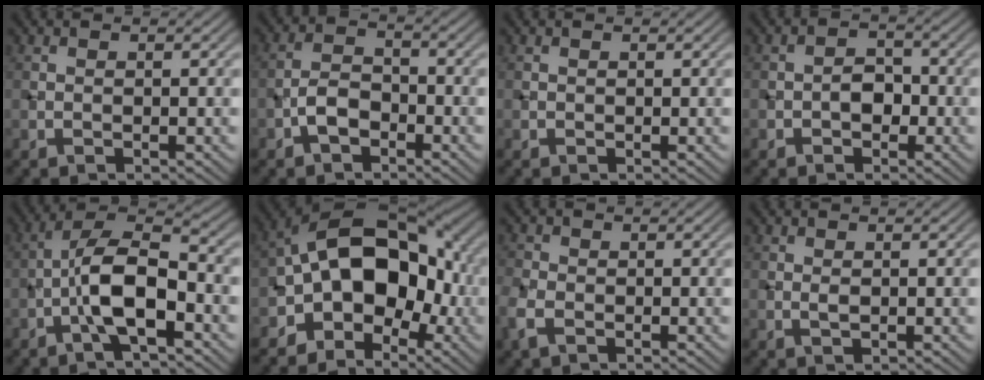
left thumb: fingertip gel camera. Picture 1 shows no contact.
{"total": 3.7, "force": [-2.0, 2.2, 2.2], "torque": [-0.039, 0.008, -0.045]}
{"total": 0.0}
{"total": 2.5, "force": [-0.9, 1.8, 1.6], "torque": [-0.021, 0.008, -0.017]}
{"total": 8.5, "force": [-2.7, 3.1, 7.4], "torque": [-0.133, 0.021, -0.058]}
{"total": 13.0, "force": [-2.7, 8.9, 9.1], "torque": [-0.124, 0.016, -0.065]}
{"total": 3.4, "force": [-1.6, 2.1, 2.1], "torque": [-0.059, -0.006, -0.040]}
{"total": 0.9, "force": [0.1, 0.3, 0.8], "torque": [-0.017, 0.000, 0.002]}